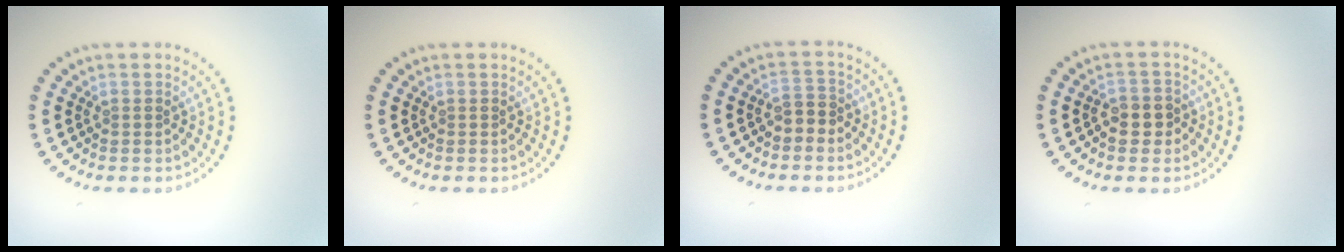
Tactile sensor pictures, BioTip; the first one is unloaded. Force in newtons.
{"total": 0.0}
{"total": 1.7, "press": 1.6, "slide": 0.8}
{"total": 2.4, "press": 2.3, "slide": 0.7}